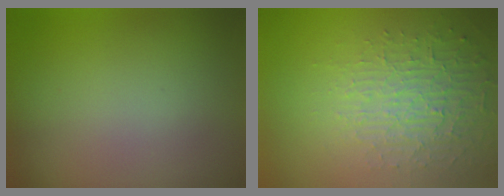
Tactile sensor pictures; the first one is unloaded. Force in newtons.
{"total": 3.7, "press": 3.2, "slide": 1.9}